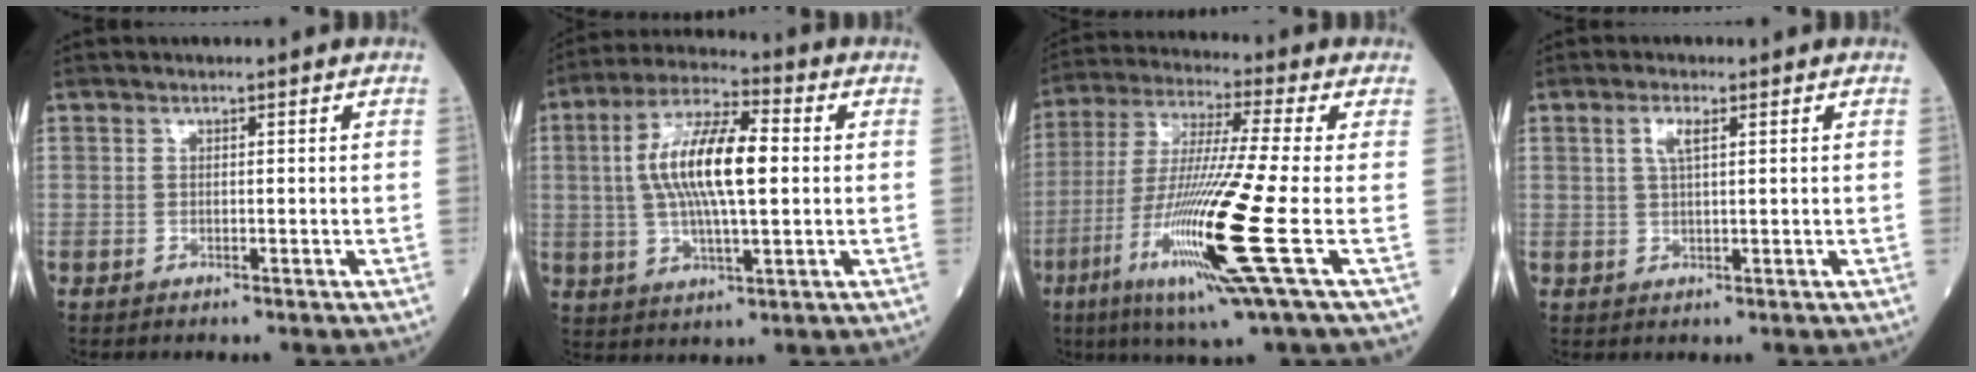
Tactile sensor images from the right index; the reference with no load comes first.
{"total": 13.3, "force": [1.2, 3.4, 12.8], "torque": [-0.249, 0.018, 0.019]}
{"total": 17.6, "force": [-5.6, -1.3, 16.6], "torque": [-0.344, -0.036, -0.115]}
{"total": 2.7, "force": [1.1, 0.6, 2.4], "torque": [-0.053, 0.004, 0.022]}